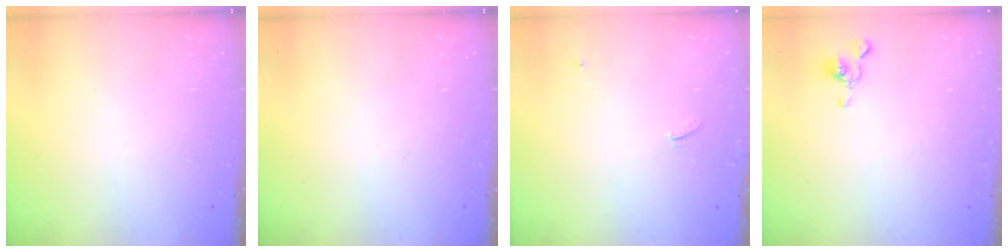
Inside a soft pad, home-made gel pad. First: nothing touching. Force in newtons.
{"total": 0.0}
{"total": 3.7, "press": 3.7, "slide": 0.4}
{"total": 2.3, "press": 2.2, "slide": 0.7}